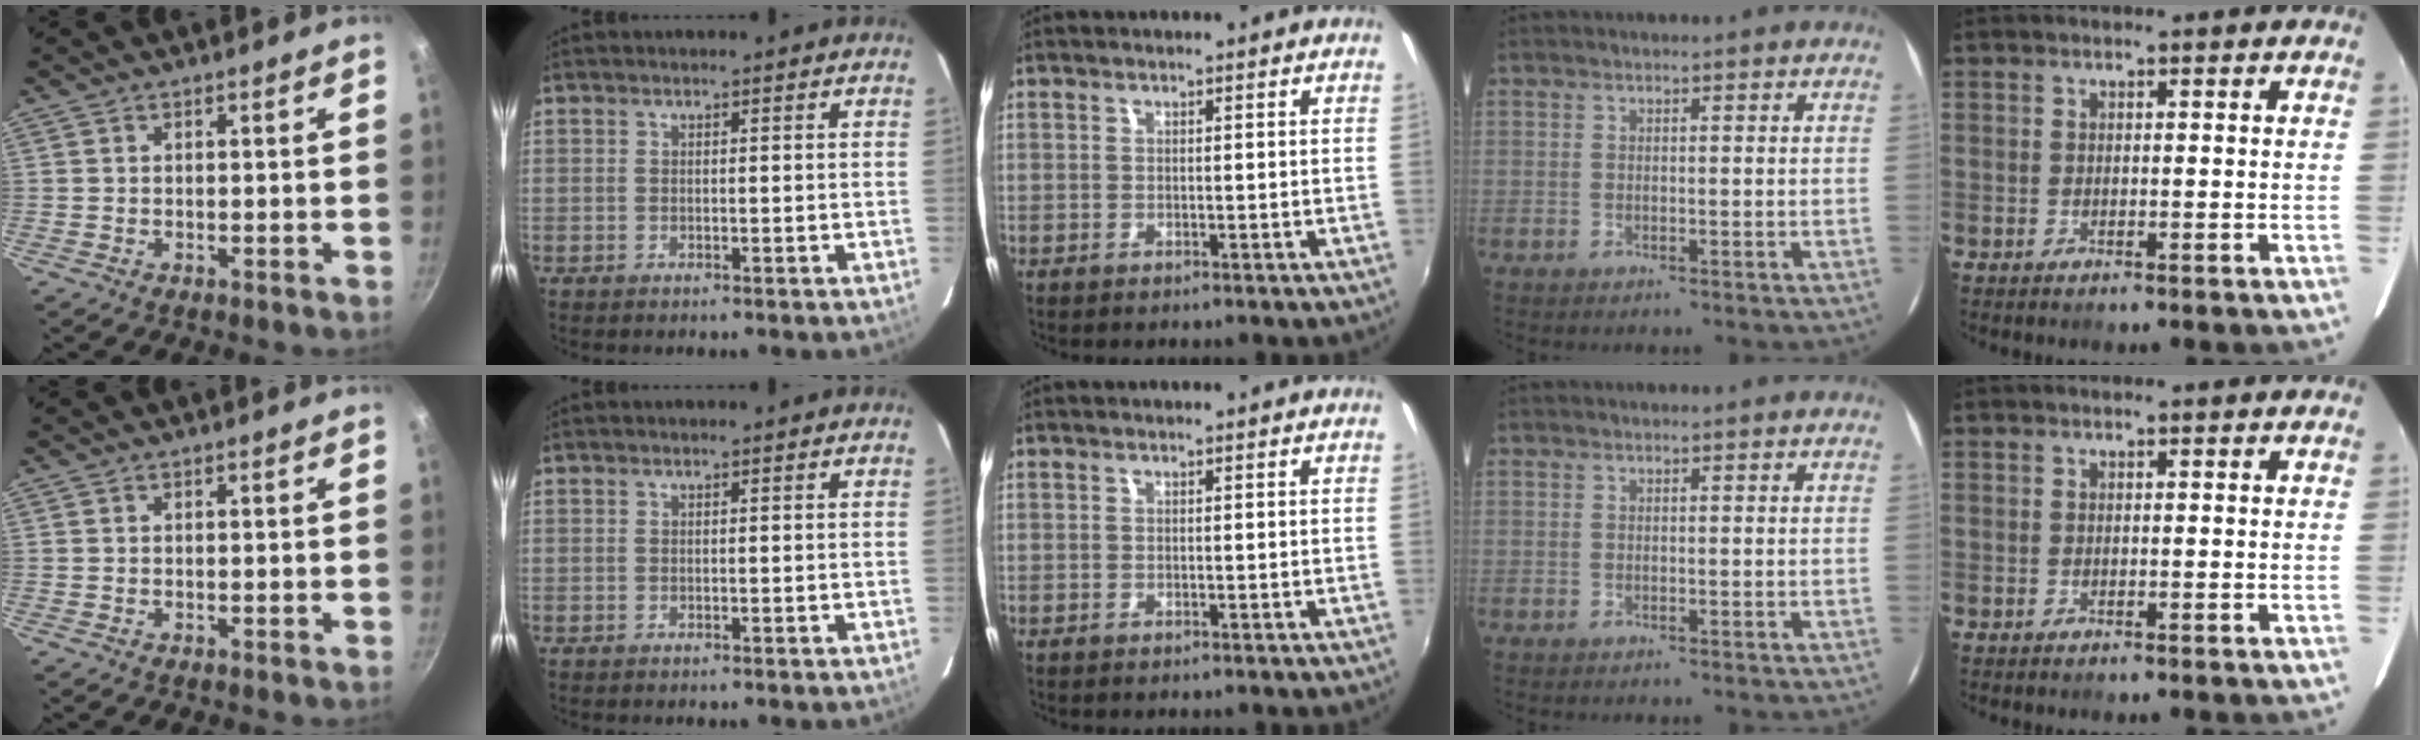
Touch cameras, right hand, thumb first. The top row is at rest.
{}